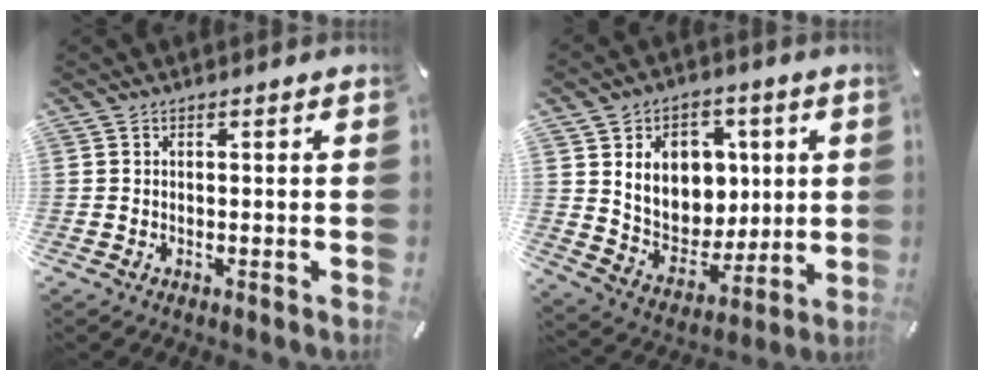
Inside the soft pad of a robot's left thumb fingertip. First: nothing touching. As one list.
[{"total": 13.3, "force": [4.0, 11.2, 6.0], "torque": [-0.103, -0.019, 0.083]}]